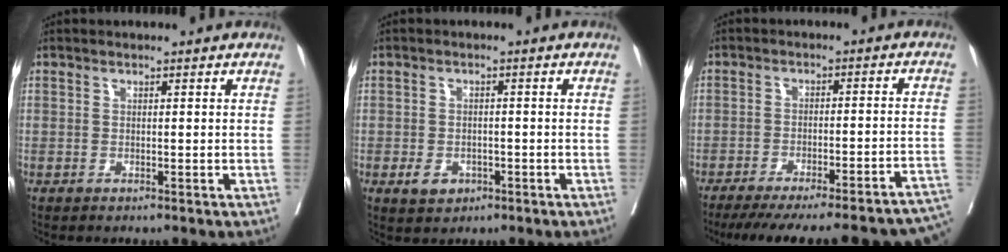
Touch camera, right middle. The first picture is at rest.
{"total": 3.3, "force": [-1.5, 2.4, 1.7], "torque": [-0.025, 0.002, -0.014]}
{"total": 25.4, "force": [-22.3, 1.6, 12.0], "torque": [-0.118, -0.024, -0.286]}